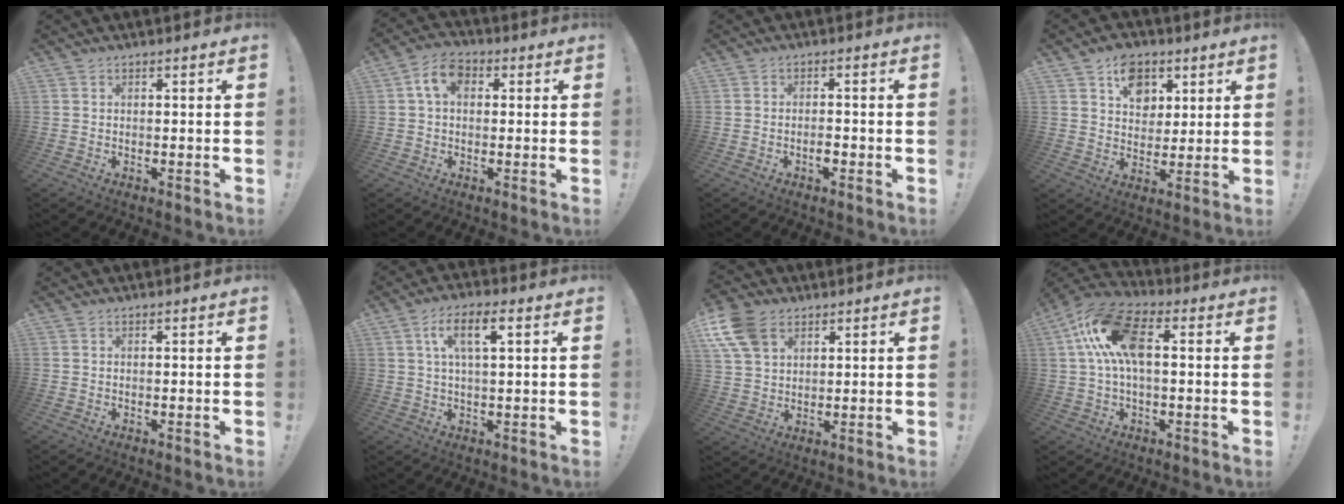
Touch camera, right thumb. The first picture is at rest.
{"total": 7.5, "force": [1.6, 5.1, 5.4], "torque": [-0.096, 0.018, 0.033]}
{"total": 2.0, "force": [-1.1, 0.7, 1.5], "torque": [-0.023, 0.002, -0.018]}
{"total": 10.3, "force": [5.0, 7.9, 4.5], "torque": [-0.049, -0.024, 0.092]}
{"total": 0.0}
{"total": 7.7, "force": [2.6, 2.2, 6.9], "torque": [-0.118, 0.002, 0.042]}
{"total": 11.5, "force": [5.5, 7.9, 6.4], "torque": [-0.122, -0.016, 0.109]}
{"total": 15.5, "force": [2.4, 8.0, 13.0], "torque": [-0.237, 0.010, 0.042]}